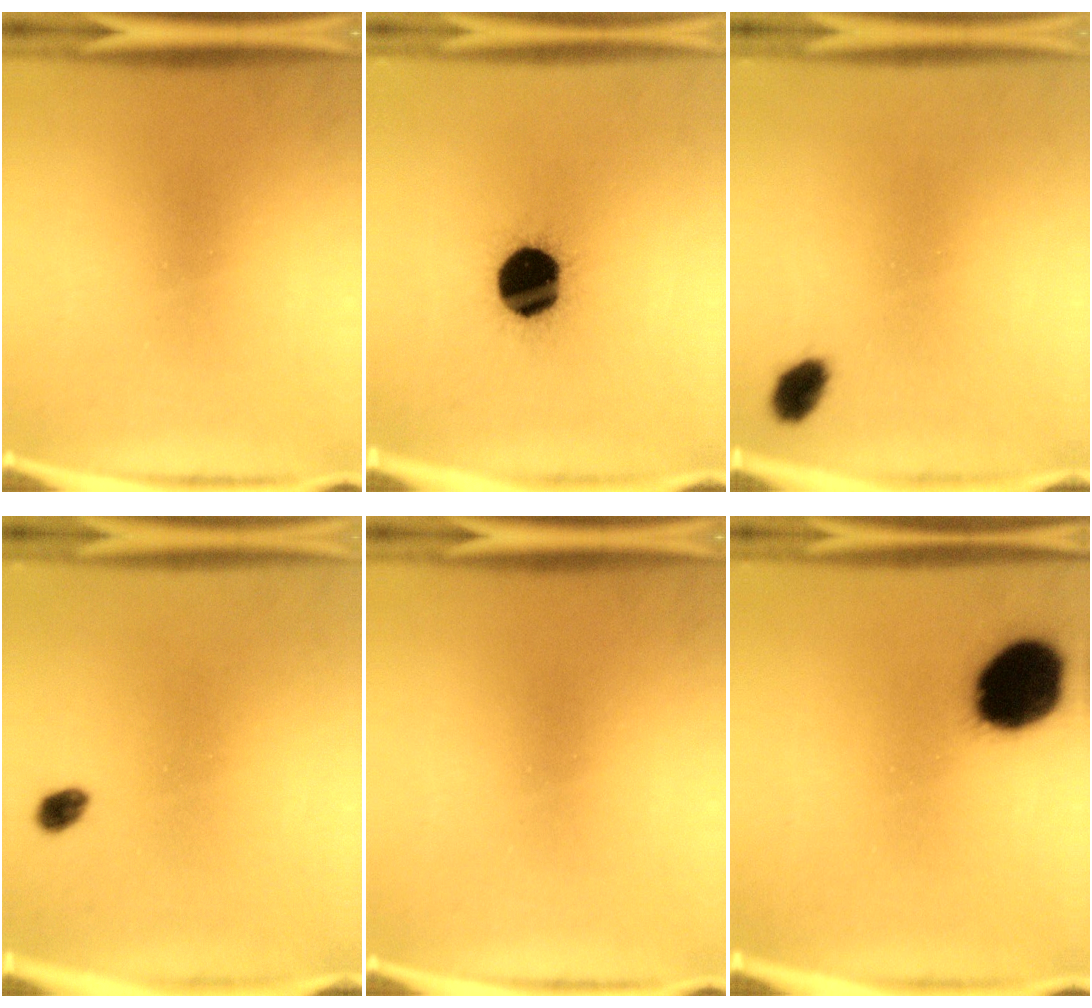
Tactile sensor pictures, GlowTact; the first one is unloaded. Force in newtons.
{"total": 19.9}
{"total": 3.0}
{"total": 2.0}
{"total": 0.0}
{"total": 19.4}